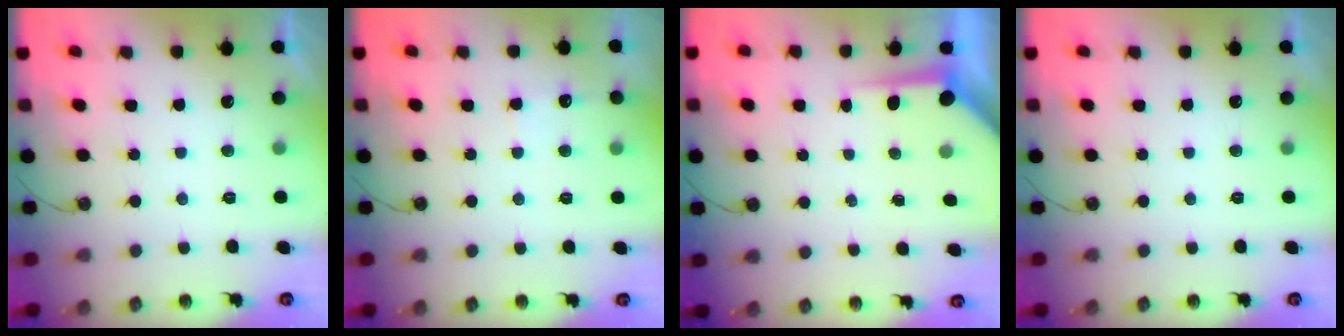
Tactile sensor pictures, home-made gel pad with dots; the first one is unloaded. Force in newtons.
{"total": 4.5, "press": 4.5, "slide": 0.5}
{"total": 5.2, "press": 5.1, "slide": 0.6}
{"total": 0.0}